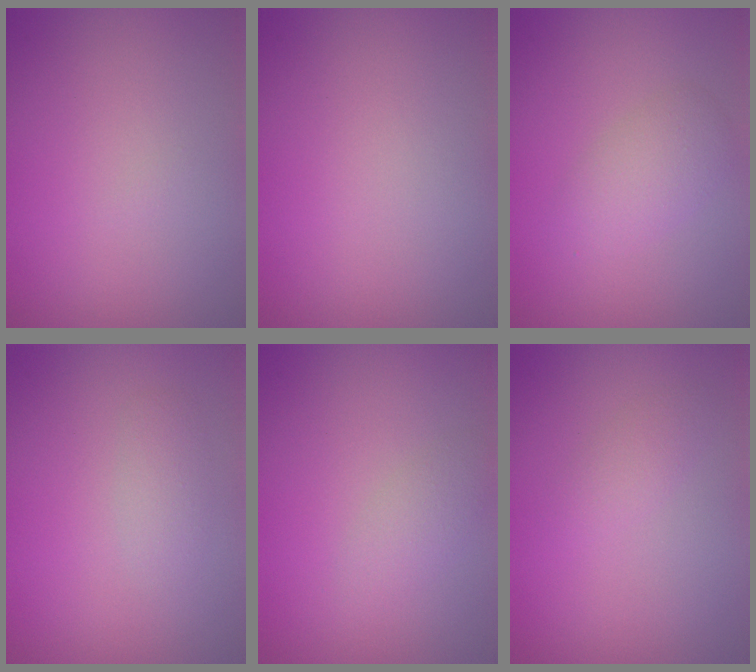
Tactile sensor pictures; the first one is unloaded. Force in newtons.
{"total": 0.0}
{"total": 2.4, "press": 2.4, "slide": 0.1}
{"total": 1.3, "press": 1.3, "slide": 0.1}
{"total": 1.5, "press": 1.5, "slide": 0.0}
{"total": 1.2, "press": 1.2, "slide": 0.0}